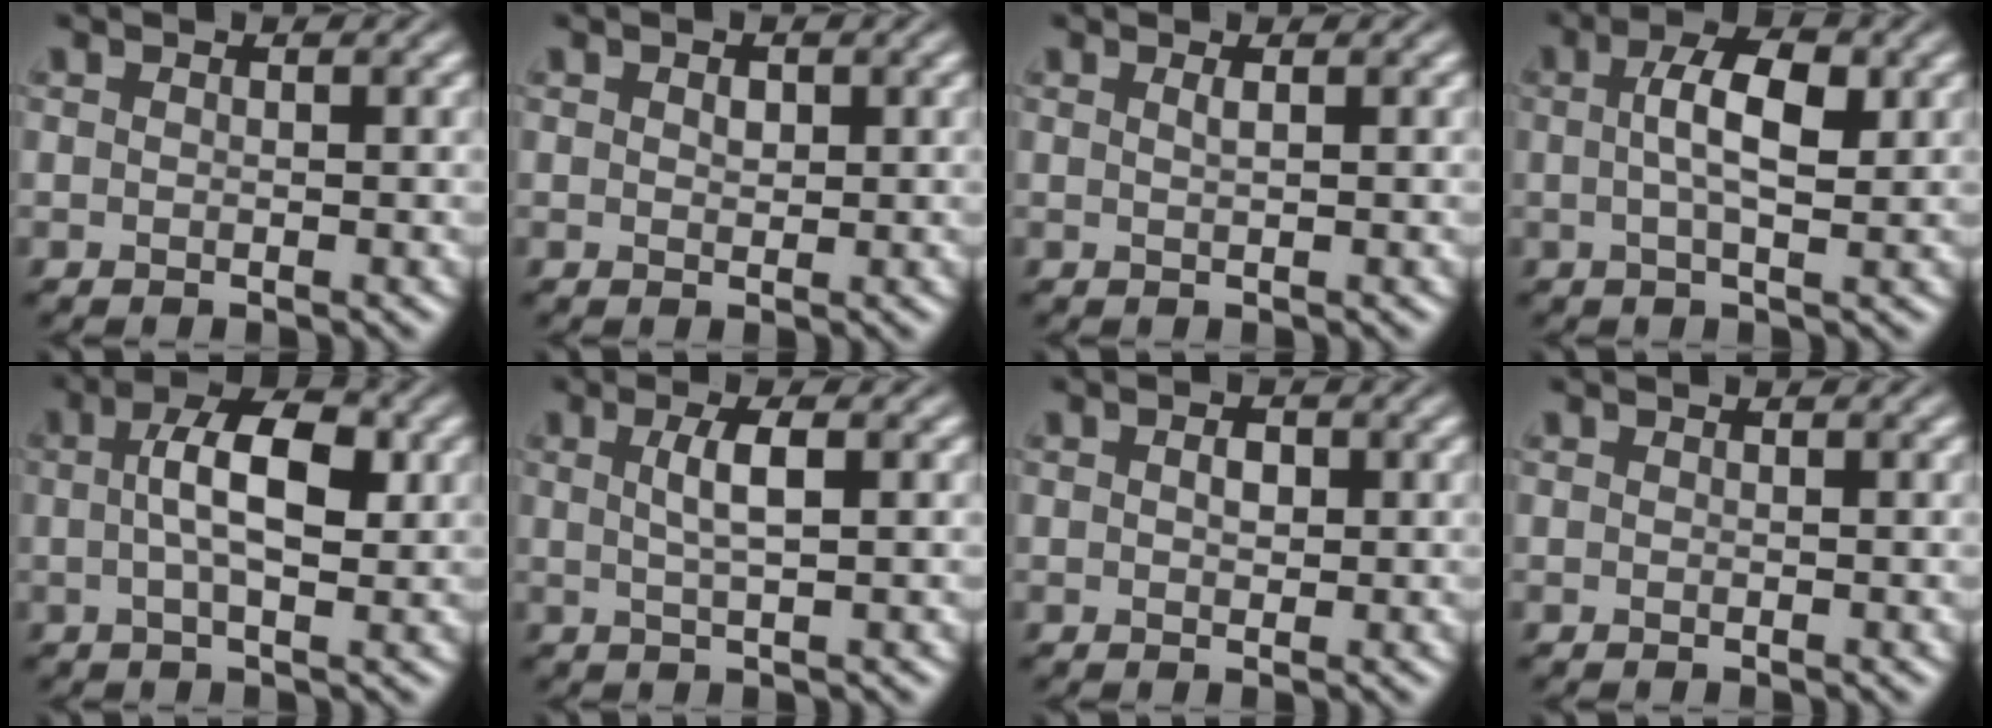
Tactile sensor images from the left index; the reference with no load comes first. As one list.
[{"total": 1.0, "force": [0.3, 0.7, 0.7], "torque": [-0.010, -0.001, 0.006]}, {"total": 0.9, "force": [0.3, 0.3, 0.7], "torque": [-0.007, 0.002, 0.004]}, {"total": 4.6, "force": [0.7, 1.6, 4.3], "torque": [-0.080, 0.006, 0.010]}, {"total": 5.8, "force": [0.8, 2.3, 5.2], "torque": [-0.089, 0.008, 0.008]}, {"total": 2.7, "force": [0.6, 0.7, 2.6], "torque": [-0.045, 0.004, 0.010]}, {"total": 1.4, "force": [0.2, 0.9, 1.1], "torque": [-0.018, 0.002, 0.001]}, {"total": 0.0}]